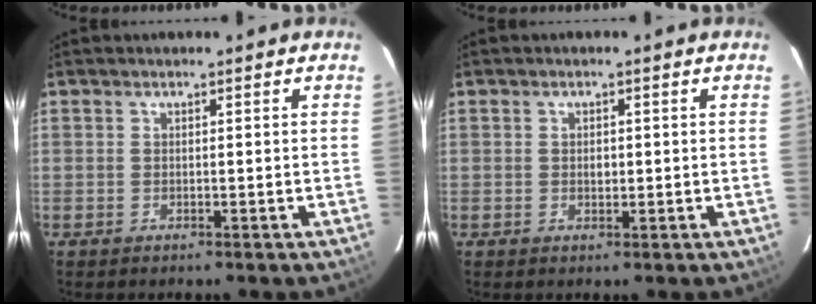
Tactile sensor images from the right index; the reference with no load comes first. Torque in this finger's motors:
{"motor_torque": [0.23, 0.17, 0.10, 0.00]}